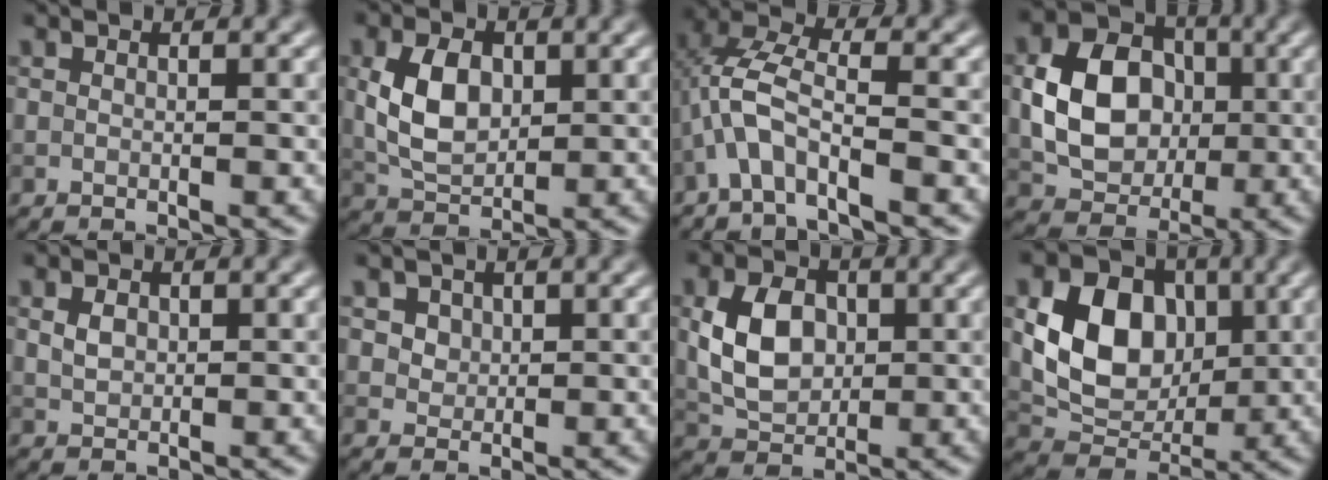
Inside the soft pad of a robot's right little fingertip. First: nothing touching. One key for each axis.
{"total": 5.0, "fx": 0.6, "fy": 3.4, "fz": 3.7, "tx": -0.083, "ty": 0.001, "tz": 0.013}
{"total": 4.9, "fx": -2.3, "fy": 1.5, "fz": 4.0, "tx": -0.089, "ty": 0.013, "tz": -0.052}
{"total": 7.8, "fx": 0.0, "fy": 6.1, "fz": 4.9, "tx": -0.088, "ty": 0.001, "tz": -0.003}
{"total": 1.3, "fx": 0.4, "fy": 1.1, "fz": 0.7, "tx": -0.017, "ty": 0.001, "tz": 0.008}
{"total": 2.9, "fx": 1.5, "fy": 2.2, "fz": 1.3, "tx": -0.038, "ty": -0.002, "tz": 0.036}
{"total": 5.5, "fx": 0.4, "fy": 4.1, "fz": 3.7, "tx": -0.079, "ty": 0.000, "tz": 0.008}
{"total": 8.7, "fx": 1.2, "fy": 6.7, "fz": 5.4, "tx": -0.104, "ty": -0.003, "tz": 0.022}